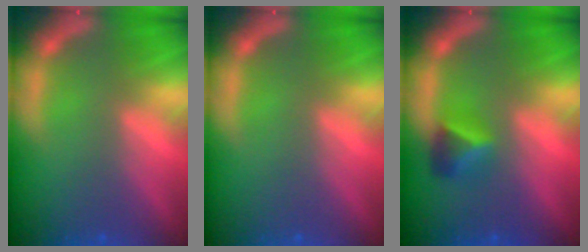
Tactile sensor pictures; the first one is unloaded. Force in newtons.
{"total": 0.0}
{"total": 2.4}